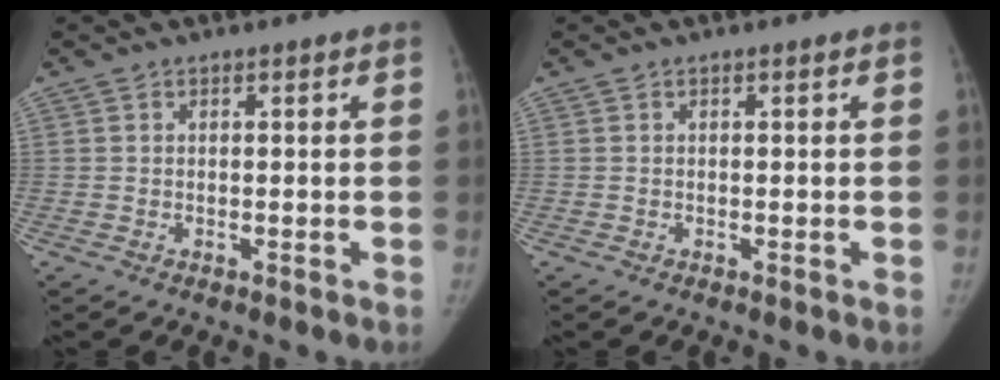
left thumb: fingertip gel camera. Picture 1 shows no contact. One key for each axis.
{"total": 0.0}